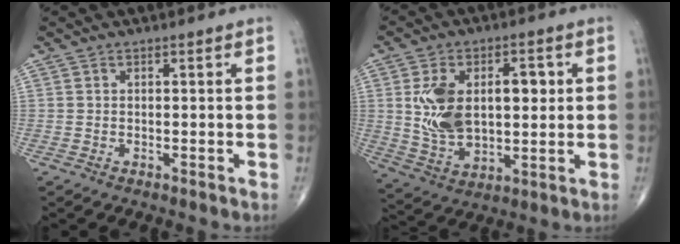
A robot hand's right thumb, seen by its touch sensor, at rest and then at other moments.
{"total": 15.4, "force": [2.2, 9.2, 12.1], "torque": [-0.190, 0.004, 0.051]}